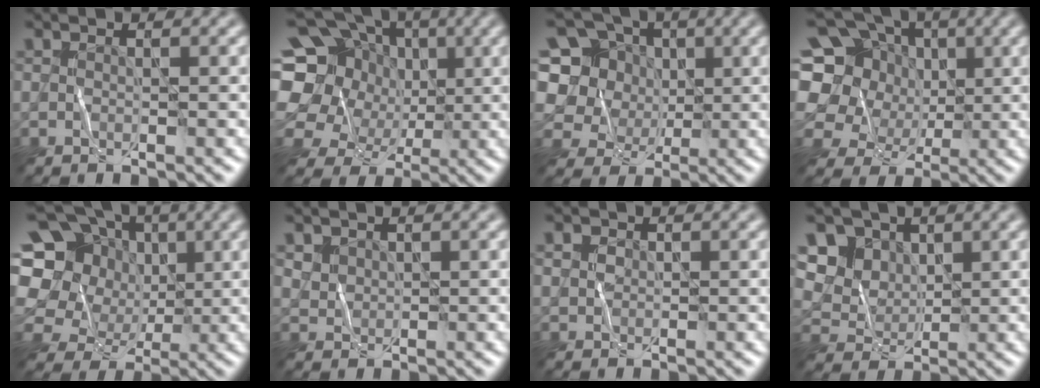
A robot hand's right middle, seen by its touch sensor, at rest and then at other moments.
{"total": 17.6, "force": [1.2, 16.0, 7.3], "torque": [-0.165, 0.030, -0.008]}
{"total": 10.1, "force": [1.5, 9.3, 3.7], "torque": [-0.117, 0.046, -0.002]}
{"total": 14.4, "force": [1.2, 13.1, 6.0], "torque": [-0.161, 0.035, 0.002]}
{"total": 16.7, "force": [1.3, 15.2, 6.8], "torque": [-0.173, 0.031, 0.001]}
{"total": 1.4, "force": [0.9, 1.1, 0.3], "torque": [-0.015, -0.006, 0.028]}
{"total": 1.0, "force": [0.3, 0.9, 0.3], "torque": [-0.006, 0.002, 0.006]}
{"total": 8.6, "force": [3.8, 6.8, 3.7], "torque": [-0.092, 0.015, 0.060]}